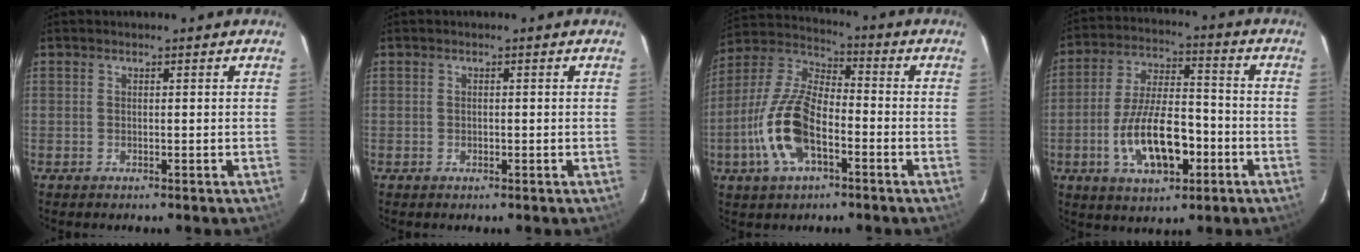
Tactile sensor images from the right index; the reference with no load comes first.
{"total": 0.6, "force": [-0.2, 0.5, 0.1], "torque": [0.000, -0.002, -0.003]}
{"total": 14.7, "force": [-5.4, 6.7, 11.9], "torque": [-0.259, -0.002, -0.104]}
{"total": 14.6, "force": [-5.0, 6.4, 12.1], "torque": [-0.235, 0.002, -0.076]}